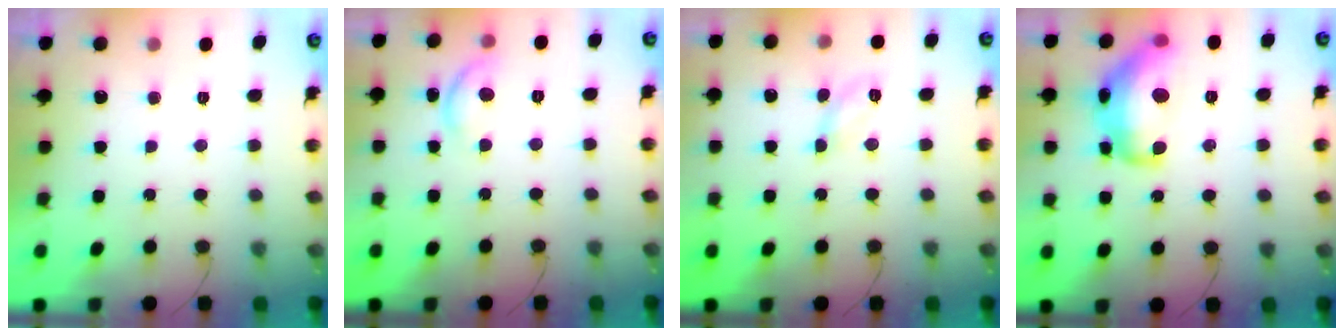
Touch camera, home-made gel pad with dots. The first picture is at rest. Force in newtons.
{"total": 8.1, "press": 8.1, "slide": 0.6}
{"total": 5.0, "press": 5.0, "slide": 0.5}
{"total": 16.1, "press": 16.1, "slide": 0.9}